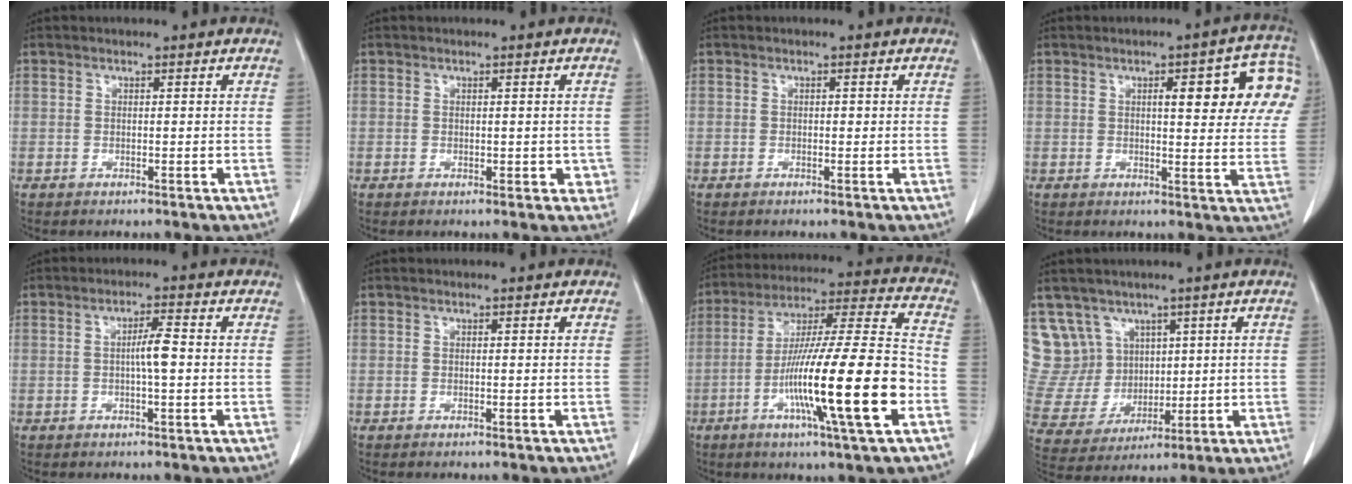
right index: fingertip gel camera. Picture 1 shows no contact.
{"total": 2.1, "force": [-0.2, 1.6, 1.3], "torque": [-0.004, 0.003, 0.000]}
{"total": 0.0}
{"total": 12.4, "force": [4.3, 3.2, 11.2], "torque": [-0.131, 0.019, 0.047]}
{"total": 3.3, "force": [-0.2, 0.2, 3.3], "torque": [-0.057, 0.002, -0.006]}
{"total": 0.0}
{"total": 20.9, "force": [-6.8, 0.3, 19.8], "torque": [-0.334, -0.012, -0.120]}
{"total": 11.9, "force": [6.4, 9.8, 1.8], "torque": [-0.063, 0.058, 0.155]}